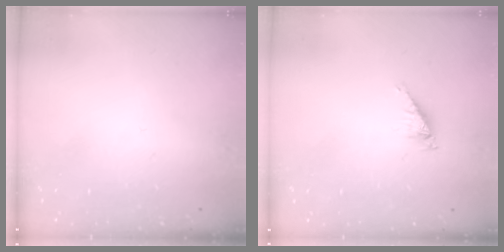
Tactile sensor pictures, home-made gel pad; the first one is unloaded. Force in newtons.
{"total": 2.7, "press": 2.7, "slide": 0.3}